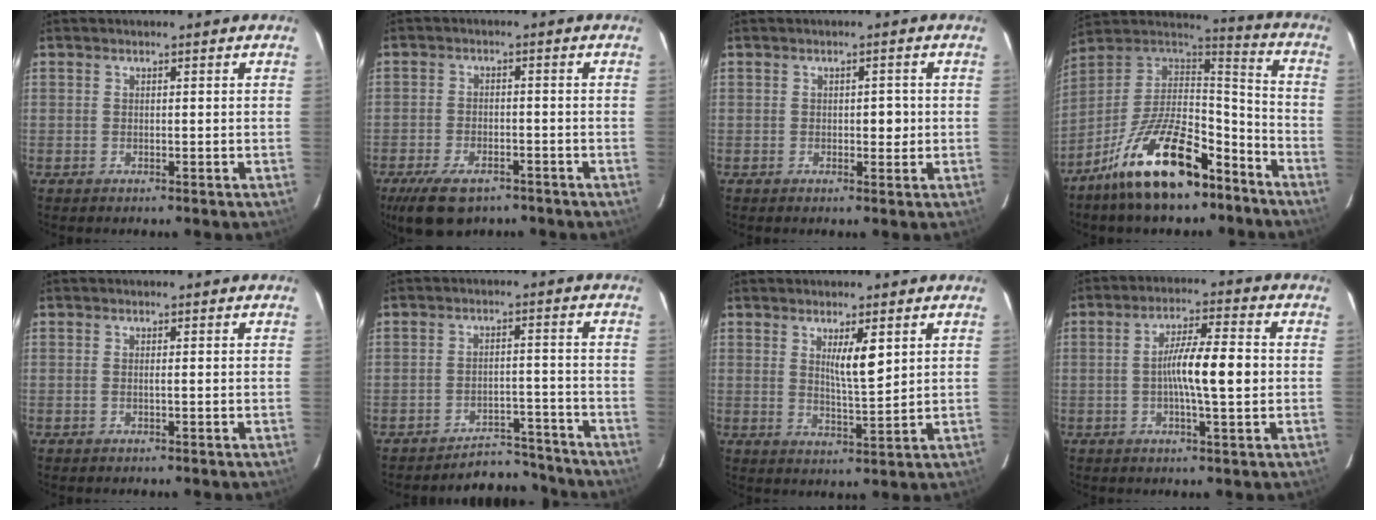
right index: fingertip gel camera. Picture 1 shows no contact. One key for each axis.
{"total": 9.3, "fx": -6.5, "fy": 4.3, "fz": 5.0, "tx": -0.095, "ty": -0.007, "tz": -0.107}
{"total": 2.4, "fx": -0.2, "fy": 1.3, "fz": 2.0, "tx": -0.030, "ty": 0.007, "tz": -0.001}
{"total": 20.4, "fx": -13.6, "fy": 6.9, "fz": 13.6, "tx": -0.254, "ty": 0.015, "tz": -0.240}
{"total": 0.7, "fx": -0.1, "fy": 0.1, "fz": 0.7, "tx": -0.015, "ty": 0.001, "tz": -0.002}
{"total": 7.5, "fx": -7.2, "fy": 2.0, "fz": -0.1, "tx": 0.011, "ty": 0.023, "tz": -0.108}
{"total": 5.5, "fx": 2.1, "fy": 0.9, "fz": 5.0, "tx": -0.087, "ty": -0.008, "tz": 0.040}
{"total": 9.4, "fx": -0.5, "fy": 1.3, "fz": 9.3, "tx": -0.162, "ty": 0.014, "tz": -0.013}